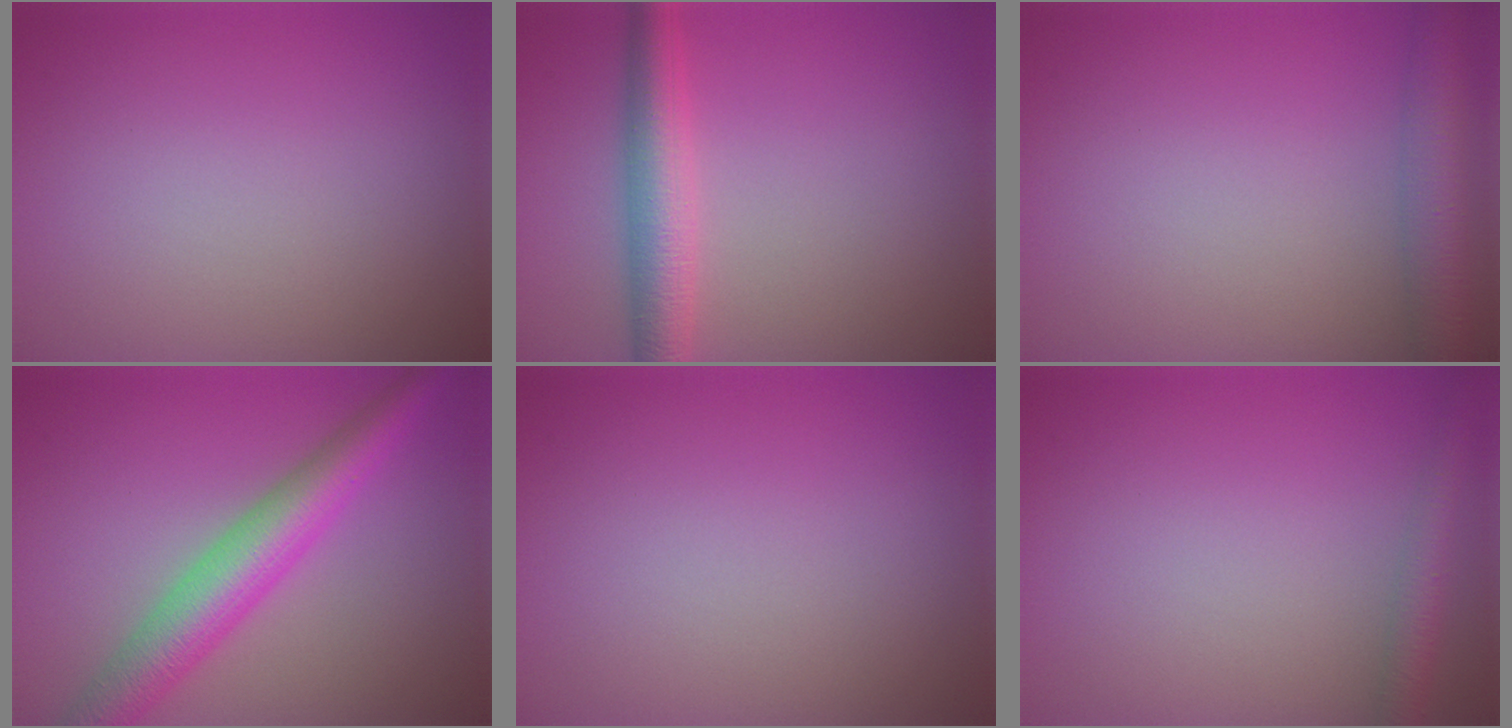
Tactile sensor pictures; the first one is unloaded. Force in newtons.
{"total": 4.4, "press": 4.4, "slide": 0.2}
{"total": 4.5, "press": 4.5, "slide": 0.3}
{"total": 6.4, "press": 6.4, "slide": 0.1}
{"total": 0.0}
{"total": 2.2, "press": 2.2, "slide": 0.1}